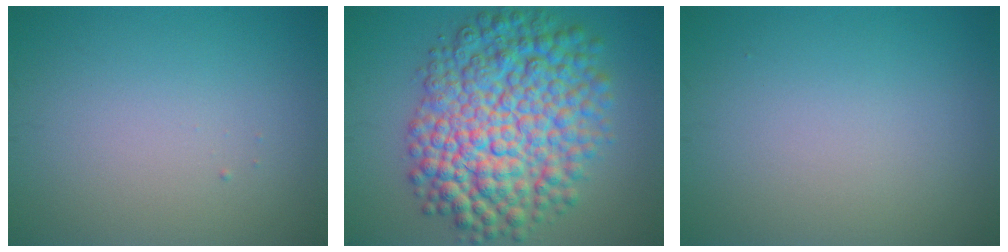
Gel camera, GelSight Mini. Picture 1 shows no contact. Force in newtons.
{"total": 12.0, "press": 11.9, "slide": 0.2}
{"total": 0.0}